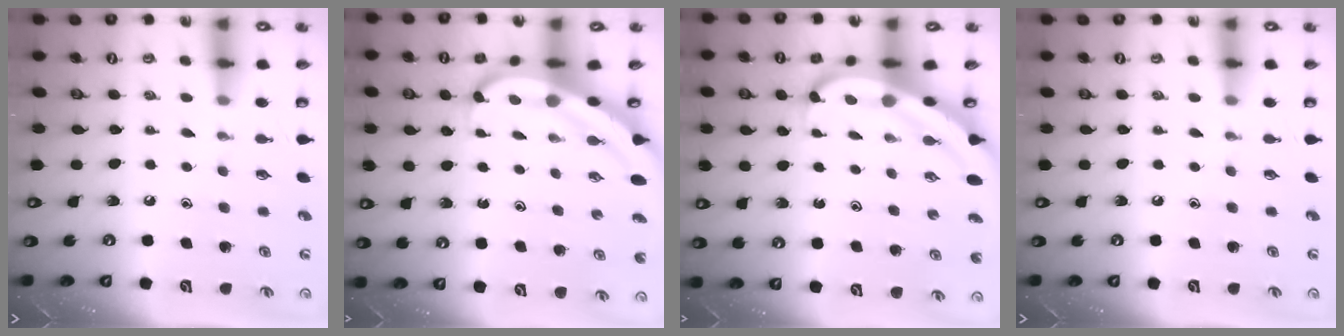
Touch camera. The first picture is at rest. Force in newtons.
{"total": 8.6, "press": 8.5, "slide": 1.0}
{"total": 8.6, "press": 8.5, "slide": 1.0}
{"total": 0.0}